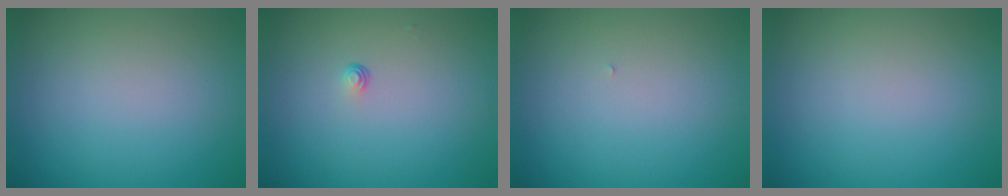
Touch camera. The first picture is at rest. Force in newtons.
{"total": 0.6, "press": 0.3, "slide": 0.5}
{"total": 0.0}
{"total": 0.0}